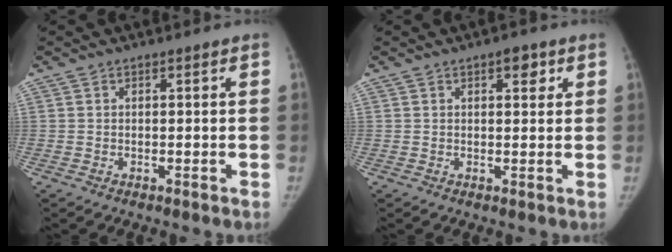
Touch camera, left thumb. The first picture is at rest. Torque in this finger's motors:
{"motor_torque": [0.29, 0.15, 0.60, -0.60, 0.10]}